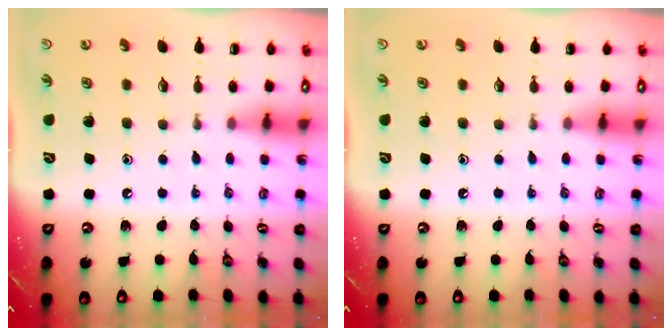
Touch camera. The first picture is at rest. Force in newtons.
{"total": 0.0}